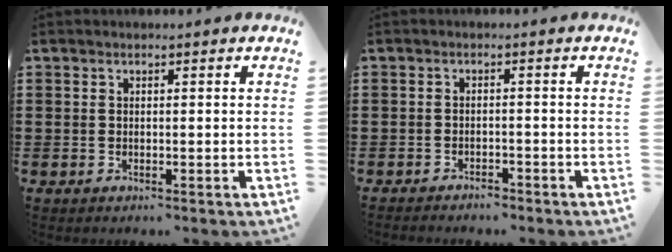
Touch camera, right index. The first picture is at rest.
{"total": 1.6, "force": [-1.6, 0.2, 0.0], "torque": [-0.006, 0.002, -0.035]}